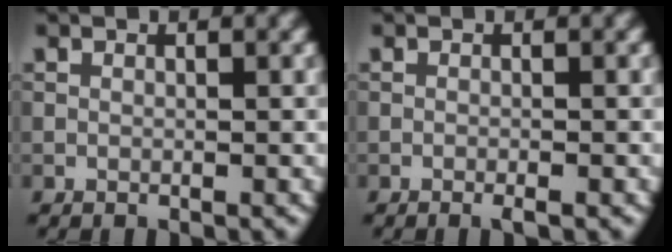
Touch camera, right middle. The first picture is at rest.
{"total": 0.9, "force": [-0.5, 0.1, 0.7], "torque": [-0.010, -0.004, -0.011]}